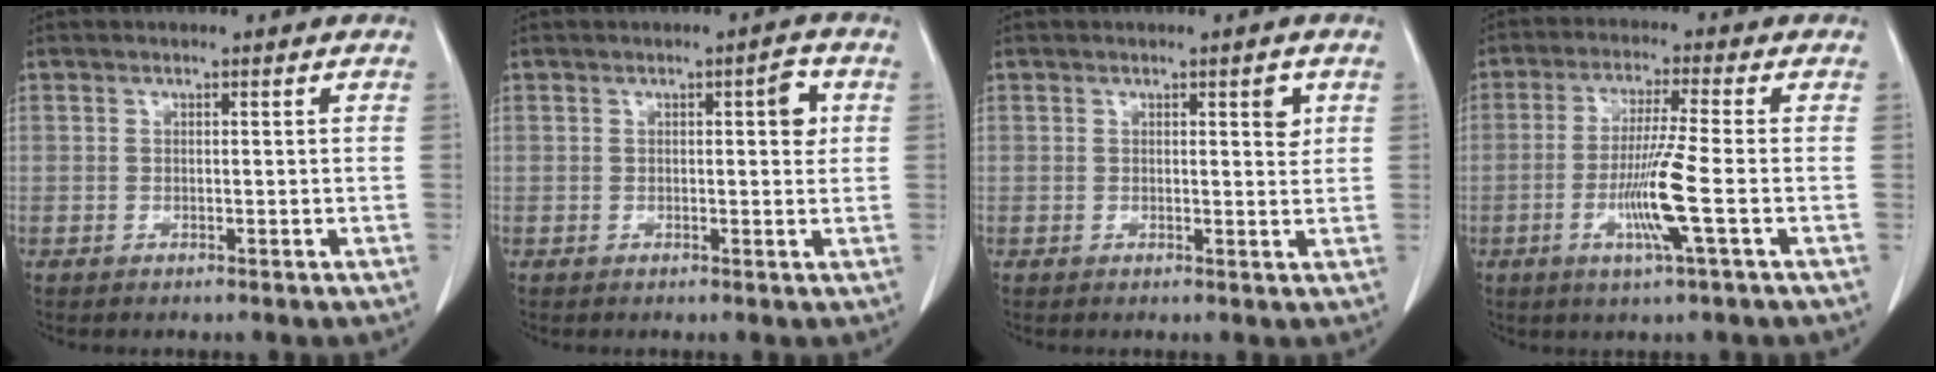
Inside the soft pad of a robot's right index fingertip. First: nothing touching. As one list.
[{"total": 3.0, "force": [0.8, 0.9, 2.7], "torque": [-0.032, 0.002, 0.008]}, {"total": 2.3, "force": [1.0, 0.6, 1.9], "torque": [-0.026, -0.004, 0.013]}, {"total": 8.2, "force": [-2.4, -1.1, 7.8], "torque": [-0.152, -0.014, -0.048]}]